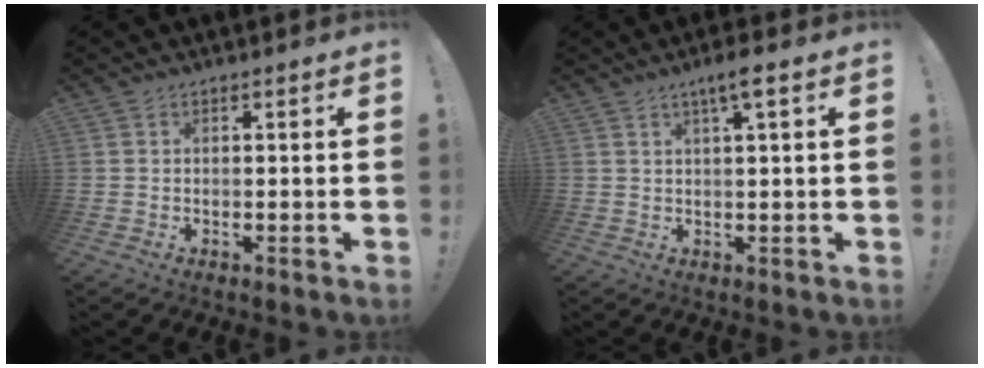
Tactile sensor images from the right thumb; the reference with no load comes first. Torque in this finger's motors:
{"motor_torque": [-0.12, -0.20, 0.22, 0.15, 0.13]}